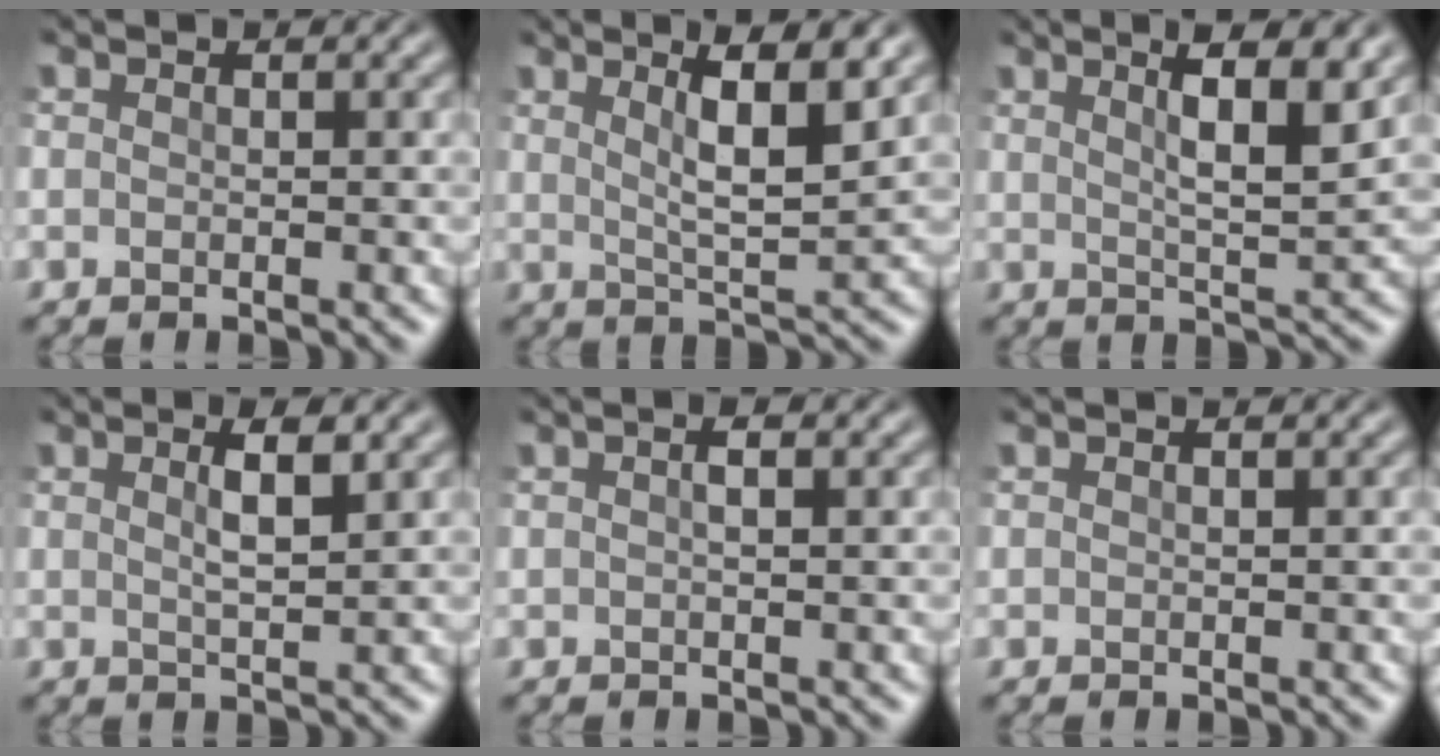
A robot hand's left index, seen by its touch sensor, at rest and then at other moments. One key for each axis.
{"total": 5.9, "fx": 2.5, "fy": 1.2, "fz": 5.2, "tx": -0.079, "ty": -0.002, "tz": 0.040}
{"total": 6.1, "fx": 2.9, "fy": 1.3, "fz": 5.3, "tx": -0.073, "ty": 0.007, "tz": 0.041}
{"total": 2.9, "fx": 1.2, "fy": 0.7, "fz": 2.5, "tx": -0.041, "ty": 0.001, "tz": 0.019}
{"total": 1.8, "fx": 0.8, "fy": 0.6, "fz": 1.5, "tx": -0.016, "ty": -0.001, "tz": 0.004}
{"total": 0.5, "fx": 0.4, "fy": 0.1, "fz": 0.3, "tx": -0.005, "ty": -0.001, "tz": 0.003}